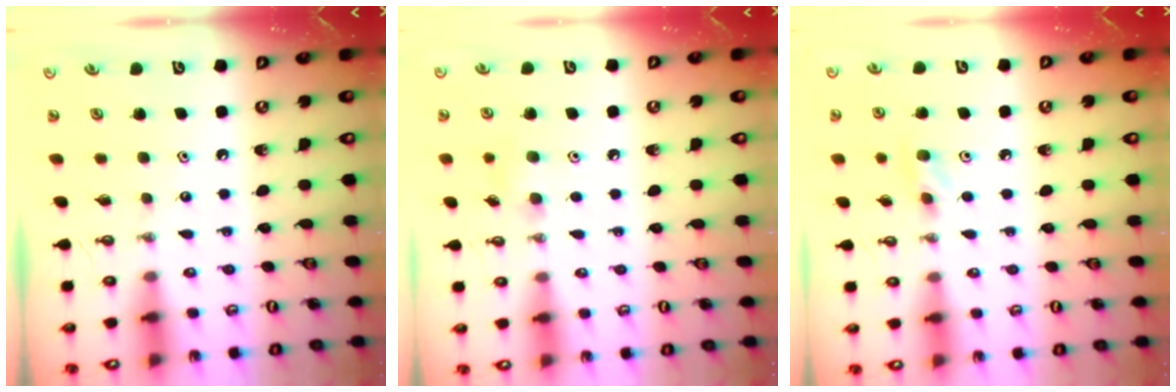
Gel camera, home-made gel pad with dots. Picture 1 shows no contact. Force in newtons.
{"total": 6.4, "press": 6.2, "slide": 1.4}
{"total": 5.0, "press": 4.8, "slide": 1.4}